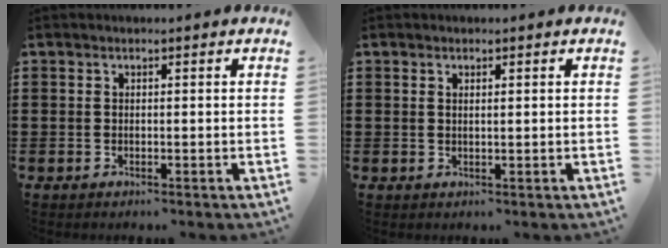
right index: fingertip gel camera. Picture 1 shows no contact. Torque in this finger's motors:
{"motor_torque": [-0.09, 0.30, -0.02, -0.01]}